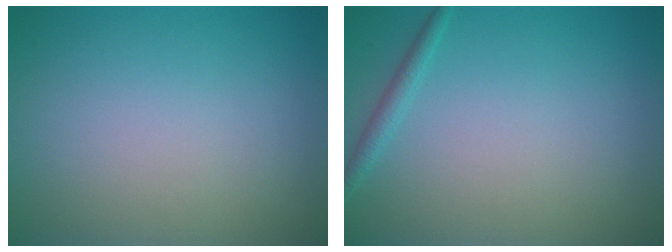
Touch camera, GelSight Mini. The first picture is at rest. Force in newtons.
{"total": 1.1, "press": 1.1, "slide": 0.0}